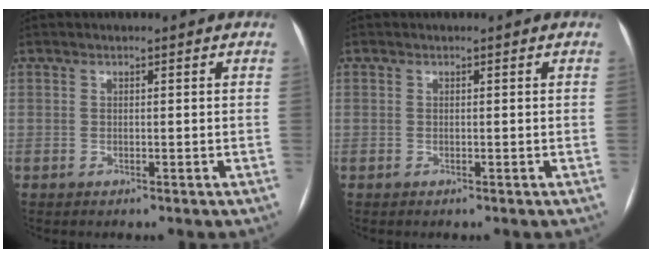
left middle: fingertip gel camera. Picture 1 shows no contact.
{"total": 0.0}